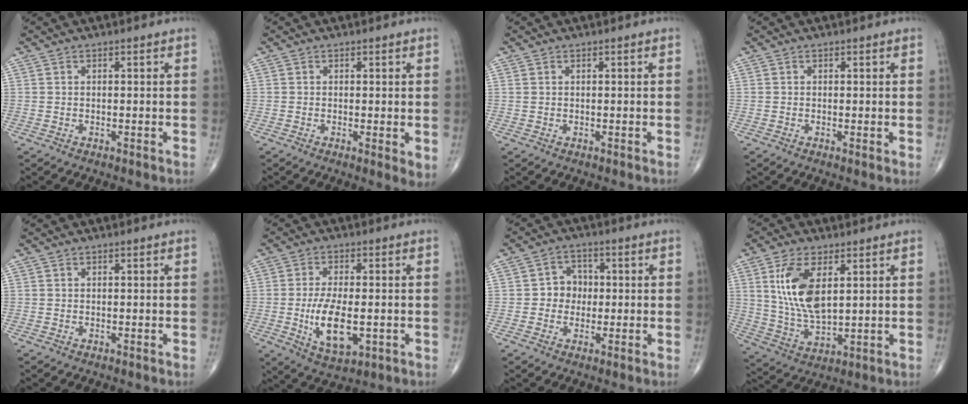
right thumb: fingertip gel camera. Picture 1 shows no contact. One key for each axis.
{"total": 2.6, "fx": -0.1, "fy": 0.7, "fz": 2.5, "tx": -0.036, "ty": -0.010, "tz": -0.005}
{"total": 0.0}
{"total": 0.7, "fx": 0.1, "fy": 0.1, "fz": 0.7, "tx": -0.012, "ty": -0.003, "tz": -0.002}
{"total": 0.0}
{"total": 10.5, "fx": -2.0, "fy": 4.7, "fz": 9.2, "tx": -0.161, "ty": -0.010, "tz": -0.027}
{"total": 4.9, "fx": -0.1, "fy": 4.4, "fz": 2.1, "tx": 0.001, "ty": 0.011, "tz": -0.012}
{"total": 12.2, "fx": 3.7, "fy": 5.9, "fz": 10.0, "tx": -0.196, "ty": -0.020, "tz": 0.080}